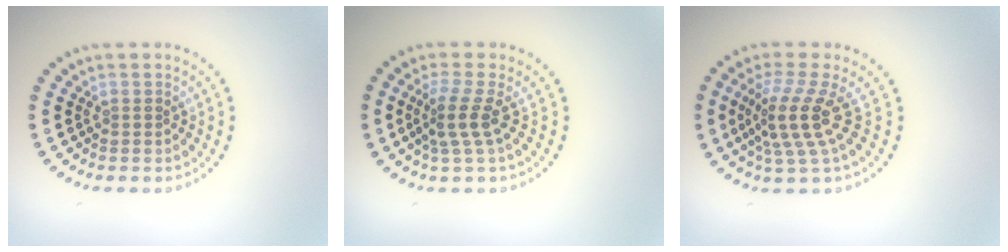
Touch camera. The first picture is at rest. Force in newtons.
{"total": 2.7, "press": 1.9, "slide": 1.9}
{"total": 4.0, "press": 2.7, "slide": 2.9}